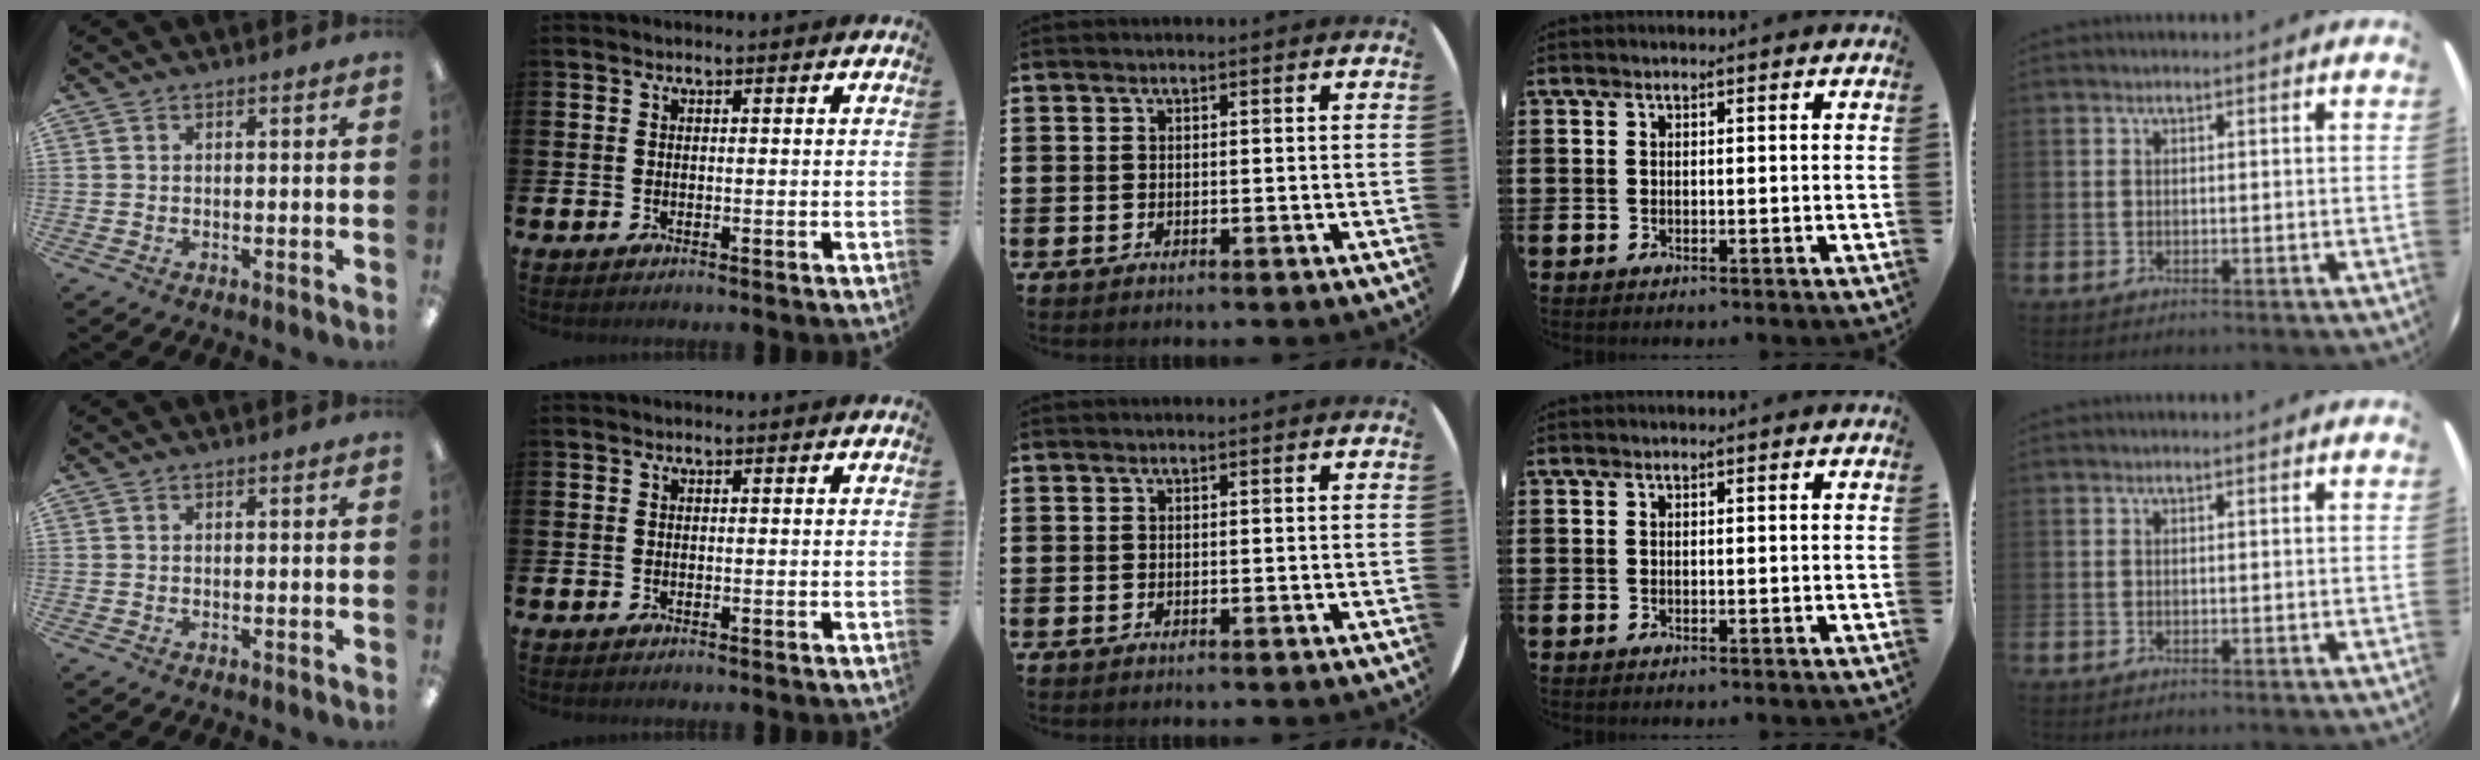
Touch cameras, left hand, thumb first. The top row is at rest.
{}